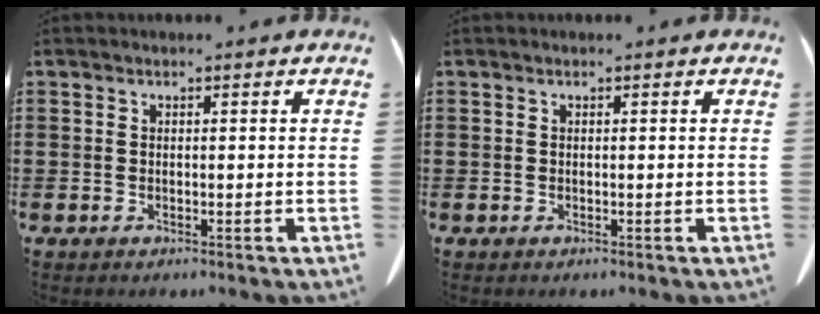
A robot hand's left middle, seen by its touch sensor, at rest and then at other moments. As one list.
[{"total": 0.0}]